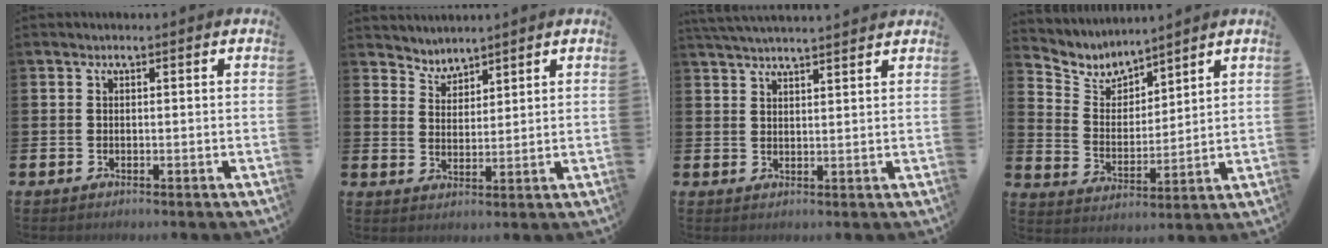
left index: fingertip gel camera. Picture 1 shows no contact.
{"total": 3.4, "force": [3.3, 0.6, -0.4], "torque": [-0.006, -0.016, 0.062]}
{"total": 3.6, "force": [3.5, -0.3, 0.5], "torque": [-0.012, -0.015, 0.065]}
{"total": 5.3, "force": [5.0, 1.6, 0.5], "torque": [-0.039, -0.038, 0.085]}